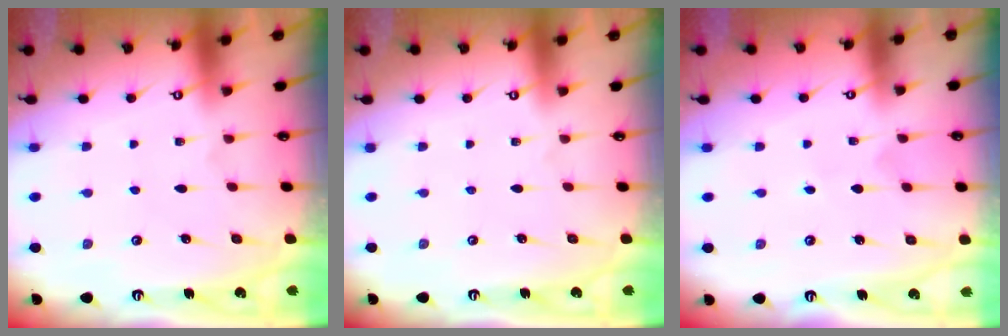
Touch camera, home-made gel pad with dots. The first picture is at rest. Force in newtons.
{"total": 0.0}
{"total": 2.7, "press": 2.7, "slide": 0.2}